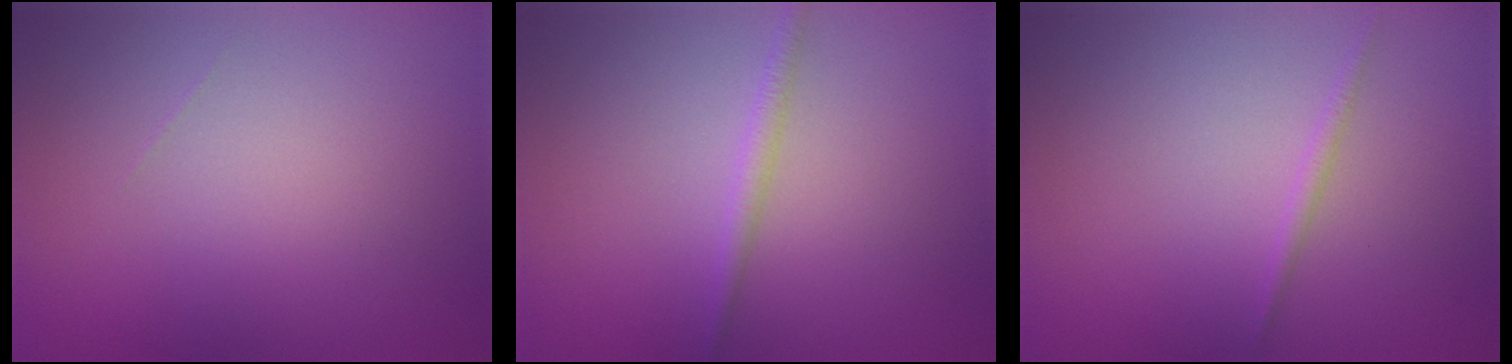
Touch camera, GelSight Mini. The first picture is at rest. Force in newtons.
{"total": 1.2, "press": 1.2, "slide": 0.1}
{"total": 0.8, "press": 0.8, "slide": 0.0}